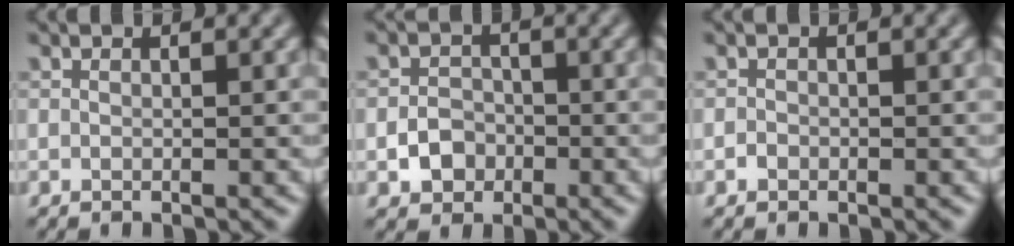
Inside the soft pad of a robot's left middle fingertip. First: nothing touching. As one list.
[{"total": 2.5, "force": [-1.0, 2.0, 1.0], "torque": [-0.011, 0.002, -0.021]}, {"total": 0.6, "force": [-0.3, 0.5, 0.1], "torque": [-0.001, -0.002, -0.007]}]